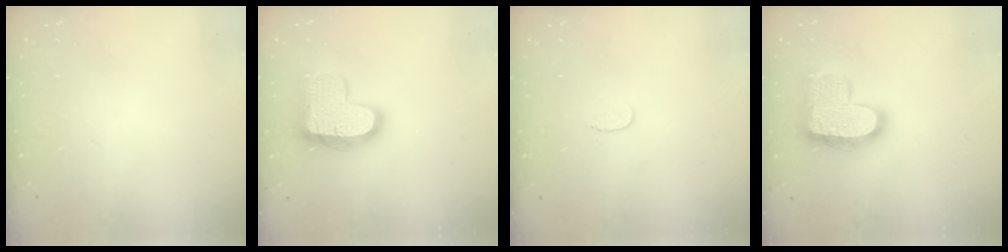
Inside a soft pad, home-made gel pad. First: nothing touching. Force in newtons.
{"total": 16.9, "press": 16.8, "slide": 1.1}
{"total": 3.5, "press": 3.5, "slide": 0.4}
{"total": 20.1, "press": 20.1, "slide": 1.3}